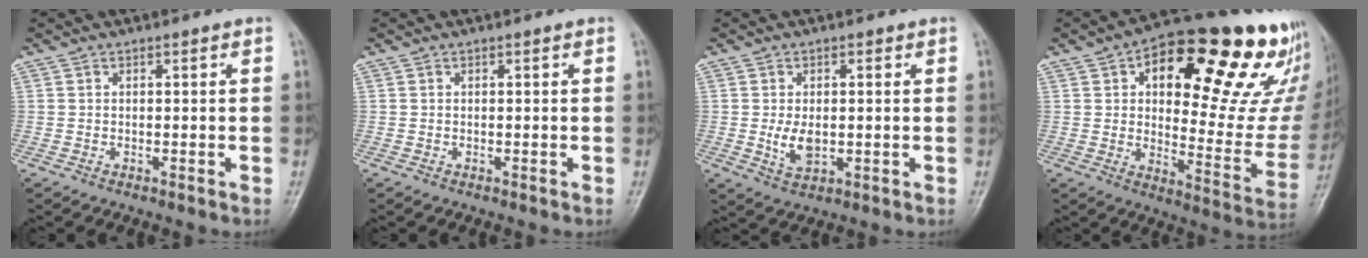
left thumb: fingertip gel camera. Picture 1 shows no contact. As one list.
[{"total": 0.0}, {"total": 4.8, "force": [-0.2, 3.0, 3.7], "torque": [-0.061, -0.009, 0.002]}, {"total": 30.5, "force": [15.6, 12.1, 23.2], "torque": [-0.254, -0.022, 0.223]}]